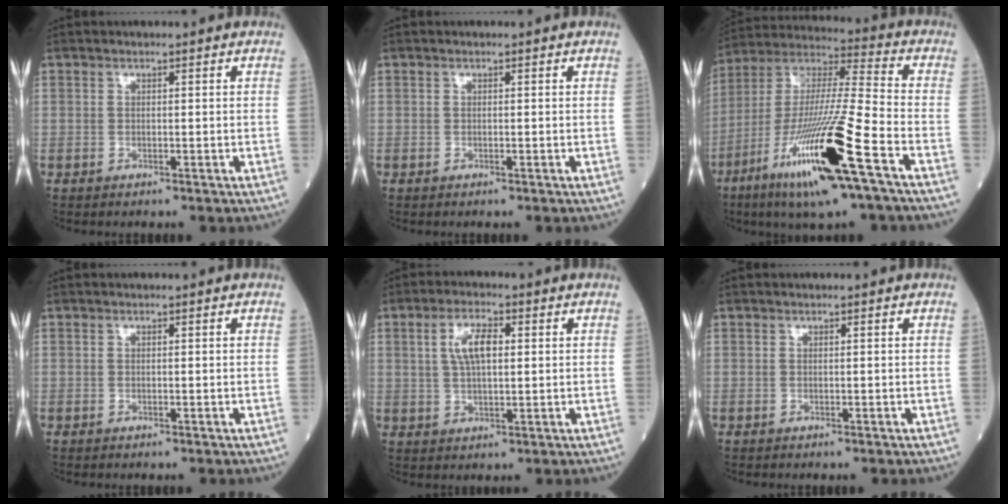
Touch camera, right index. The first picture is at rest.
{"total": 0.0}
{"total": 20.8, "force": [-9.7, 0.5, 18.4], "torque": [-0.378, -0.042, -0.180]}
{"total": 0.0}
{"total": 5.7, "force": [1.6, 1.9, 5.1], "torque": [-0.106, 0.010, 0.034]}
{"total": 0.0}